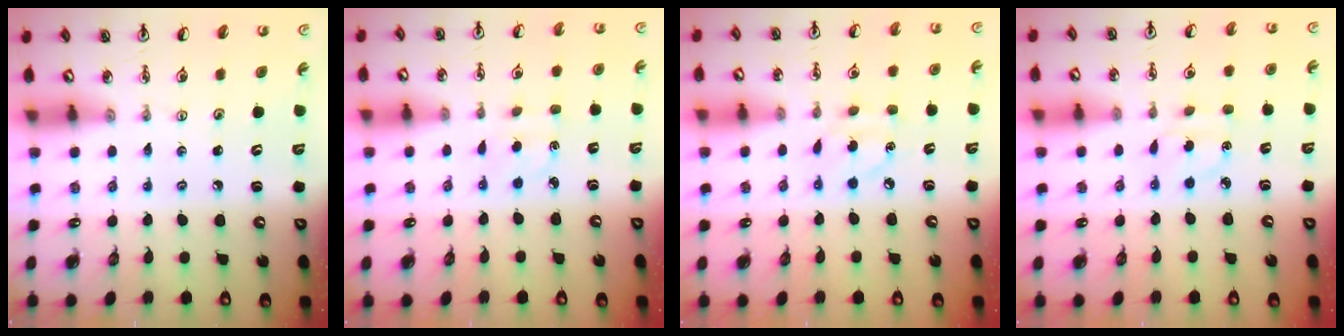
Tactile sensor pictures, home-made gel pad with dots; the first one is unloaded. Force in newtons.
{"total": 1.6, "press": 1.5, "slide": 0.5}
{"total": 4.4, "press": 4.3, "slide": 0.5}
{"total": 3.3, "press": 3.3, "slide": 0.4}